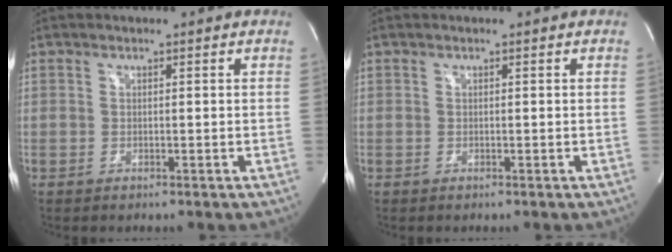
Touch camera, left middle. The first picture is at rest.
{"total": 0.0}